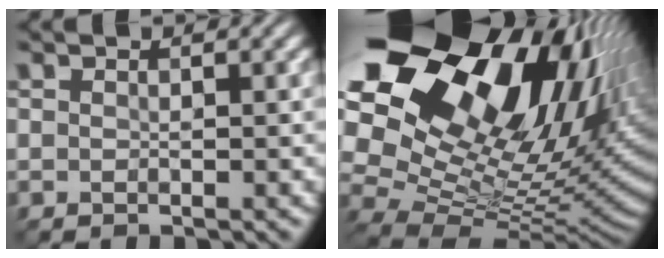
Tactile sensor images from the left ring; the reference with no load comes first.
{"total": 19.3, "force": [8.9, 11.5, 12.7], "torque": [-0.224, 0.027, 0.162]}